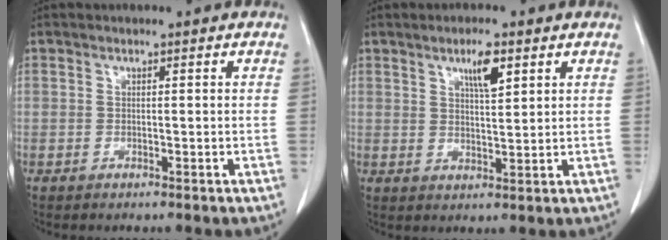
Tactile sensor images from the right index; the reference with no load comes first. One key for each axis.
{"total": 4.8, "fx": 2.6, "fy": 0.9, "fz": 4.0, "tx": -0.070, "ty": -0.001, "tz": 0.044}